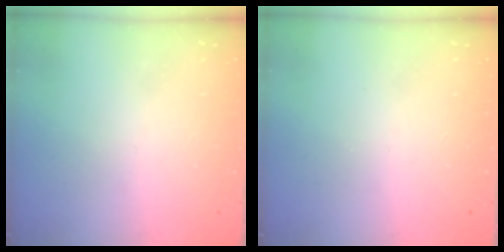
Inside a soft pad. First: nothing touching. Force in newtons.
{"total": 0.0}